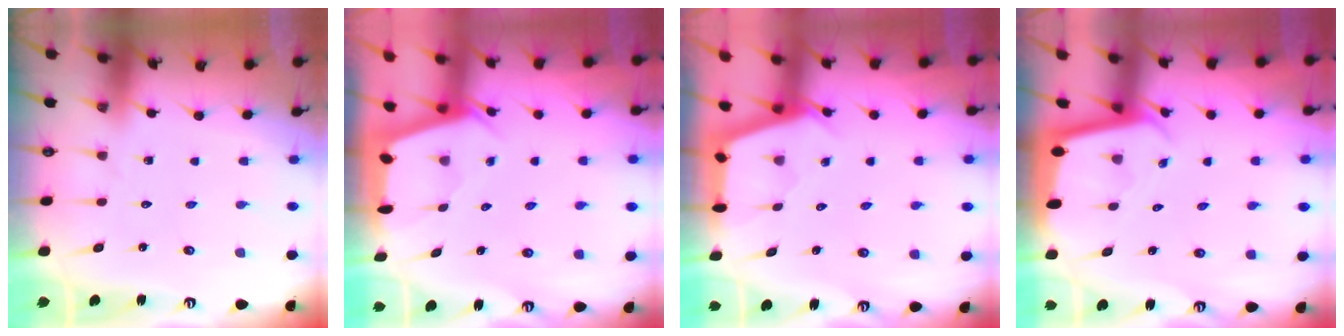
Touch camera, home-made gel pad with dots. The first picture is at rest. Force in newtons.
{"total": 2.1, "press": 2.0, "slide": 0.3}
{"total": 2.5, "press": 2.5, "slide": 0.3}
{"total": 1.8, "press": 1.8, "slide": 0.1}